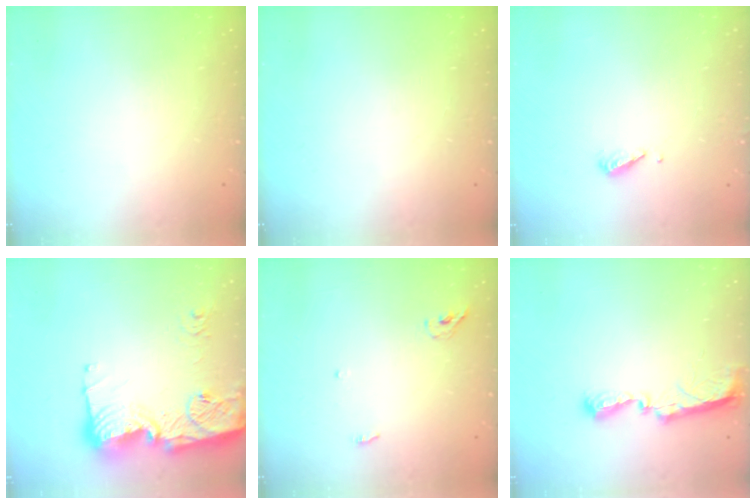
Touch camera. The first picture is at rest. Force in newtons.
{"total": 0.0}
{"total": 3.9, "press": 3.9, "slide": 0.4}
{"total": 18.9, "press": 18.8, "slide": 1.7}
{"total": 3.8, "press": 3.6, "slide": 1.3}
{"total": 8.0, "press": 7.9, "slide": 1.1}